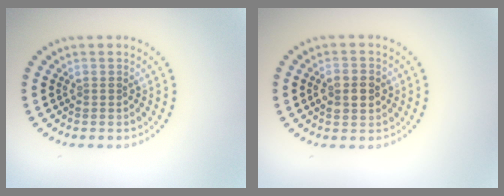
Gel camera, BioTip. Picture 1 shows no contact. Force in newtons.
{"total": 2.7, "press": 2.7, "slide": 0.0}